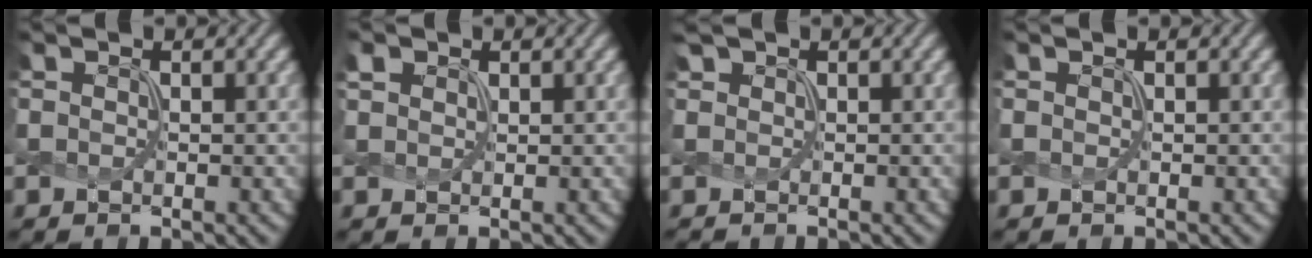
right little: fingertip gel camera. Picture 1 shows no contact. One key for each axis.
{"total": 1.1, "fx": 0.8, "fy": 0.7, "fz": 0.4, "tx": -0.011, "ty": 0.004, "tz": 0.020}
{"total": 0.7, "fx": 0.6, "fy": 0.3, "fz": 0.2, "tx": -0.007, "ty": 0.004, "tz": 0.019}
{"total": 0.0}